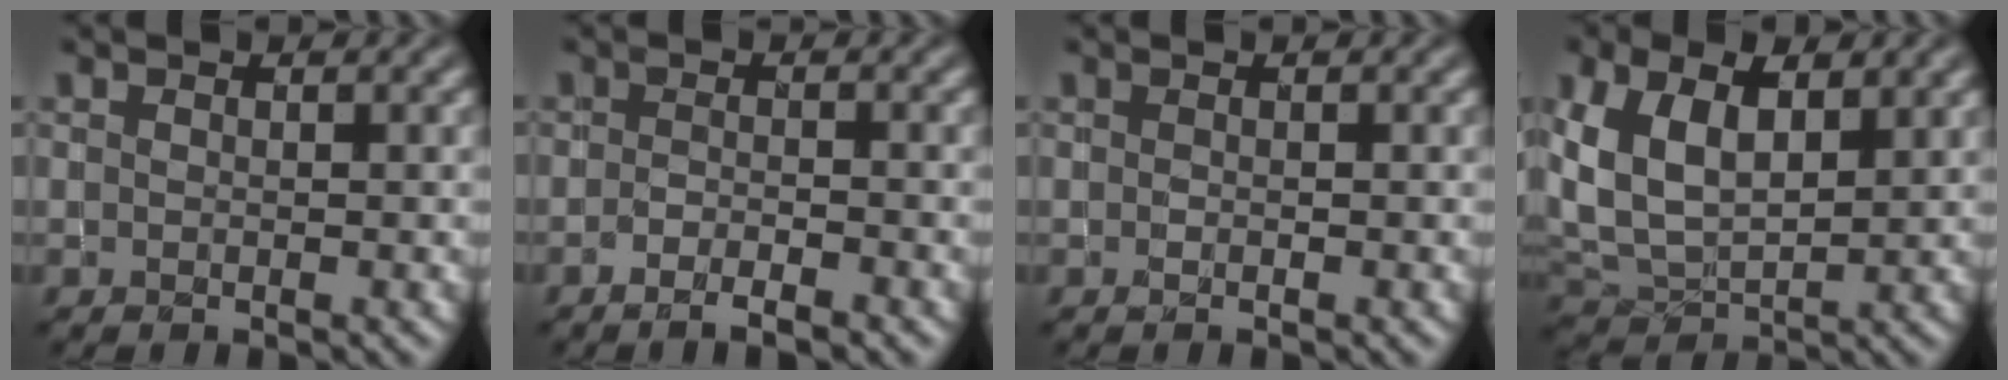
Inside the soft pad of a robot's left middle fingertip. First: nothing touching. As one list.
[{"total": 2.1, "force": [-1.5, 0.4, 1.5], "torque": [-0.029, 0.001, -0.030]}, {"total": 0.0}, {"total": 7.8, "force": [2.9, 4.5, 5.7], "torque": [-0.137, 0.011, 0.050]}]